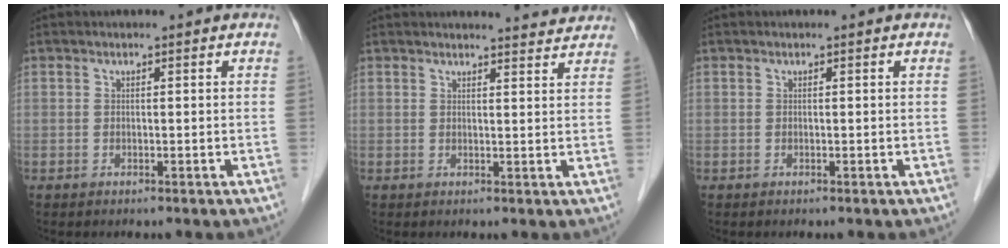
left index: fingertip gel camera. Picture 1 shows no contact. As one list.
[{"total": 4.7, "force": [4.7, 0.2, 0.3], "torque": [-0.009, -0.003, 0.045]}, {"total": 0.0}]